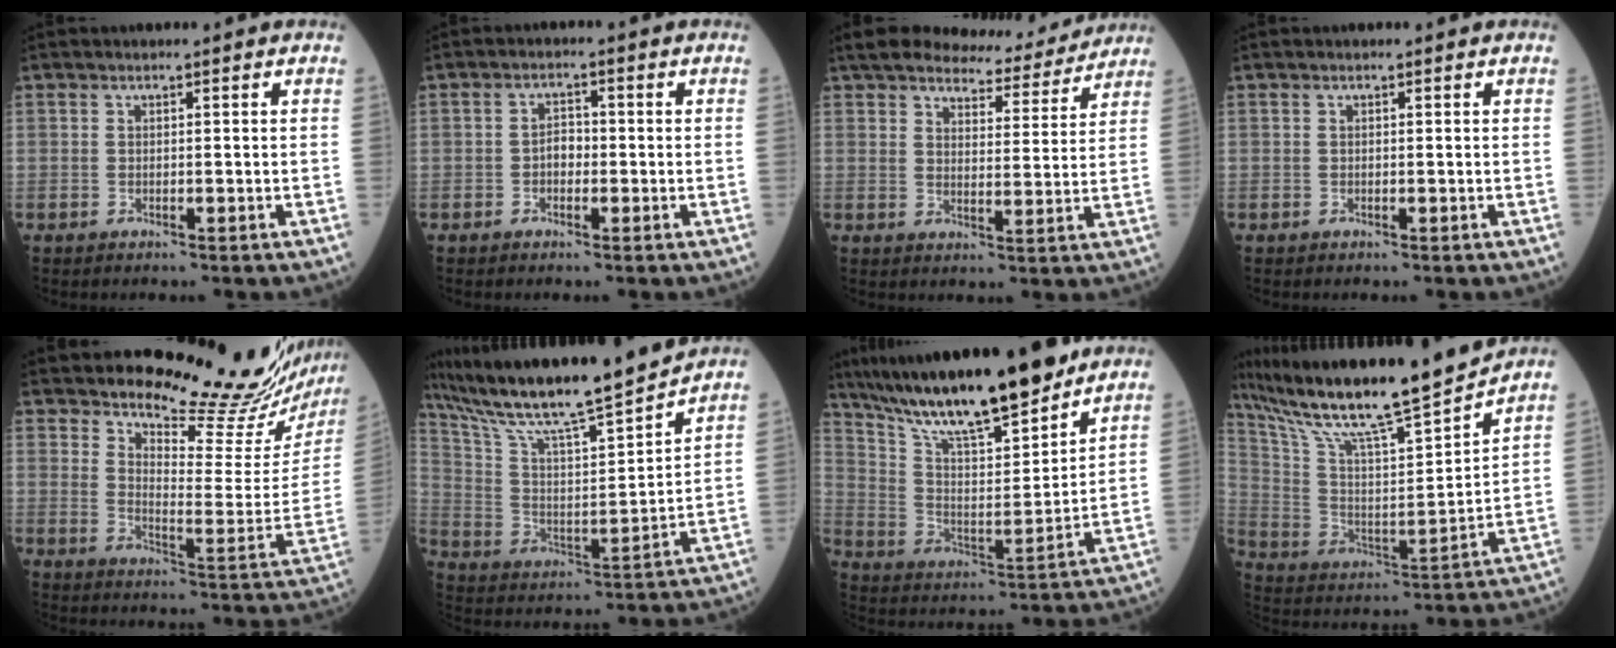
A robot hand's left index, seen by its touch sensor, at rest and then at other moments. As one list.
[{"total": 2.4, "force": [-0.6, 1.5, 1.7], "torque": [-0.026, 0.009, -0.014]}, {"total": 10.1, "force": [9.4, 2.3, 2.8], "torque": [-0.040, 0.005, 0.127]}, {"total": 0.0}, {"total": 19.2, "force": [18.2, 1.5, 6.1], "torque": [-0.088, -0.109, 0.228]}, {"total": 20.1, "force": [17.4, 0.0, 10.1], "torque": [-0.185, 0.003, 0.297]}, {"total": 19.1, "force": [15.9, 2.3, 10.3], "torque": [-0.175, -0.003, 0.282]}, {"total": 21.6, "force": [18.4, 0.0, 11.3], "torque": [-0.209, -0.003, 0.315]}]